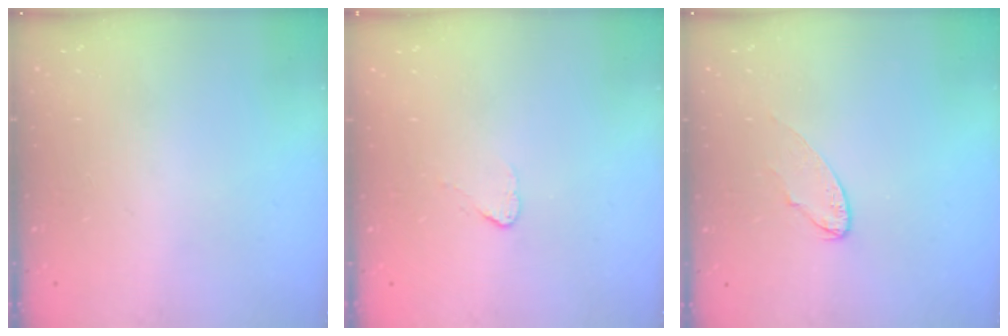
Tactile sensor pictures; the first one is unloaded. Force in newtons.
{"total": 2.7, "press": 2.7, "slide": 0.3}
{"total": 6.3, "press": 6.3, "slide": 0.4}